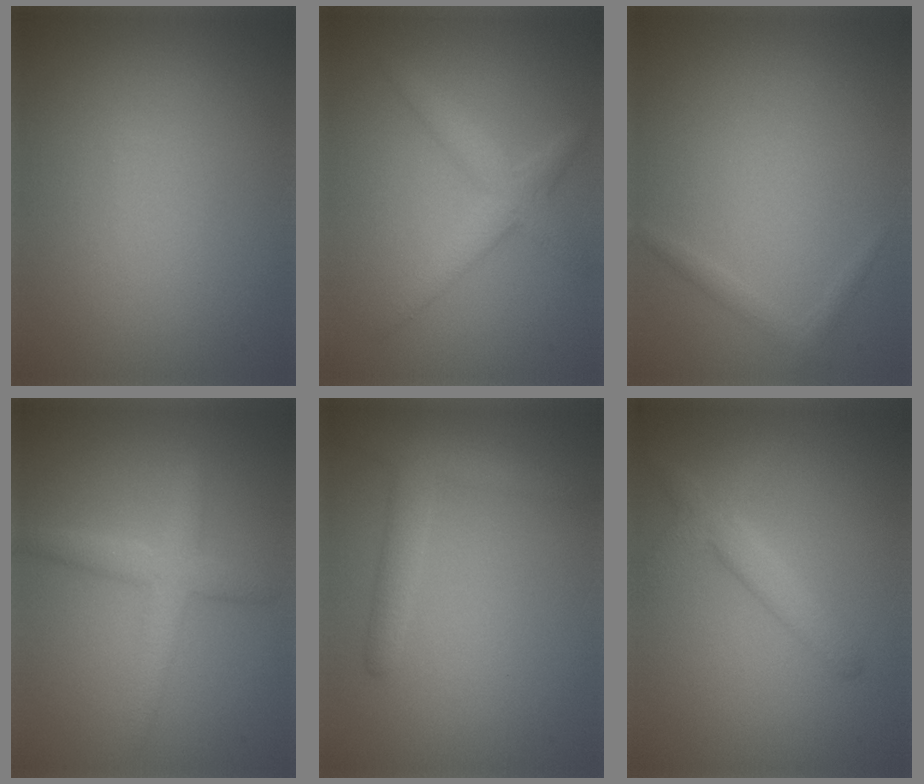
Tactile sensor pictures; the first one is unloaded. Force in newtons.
{"total": 3.0, "press": 3.0, "slide": 0.1}
{"total": 1.0, "press": 1.0, "slide": 0.0}
{"total": 2.9, "press": 2.9, "slide": 0.1}
{"total": 3.0, "press": 3.0, "slide": 0.1}
{"total": 2.9, "press": 2.9, "slide": 0.2}